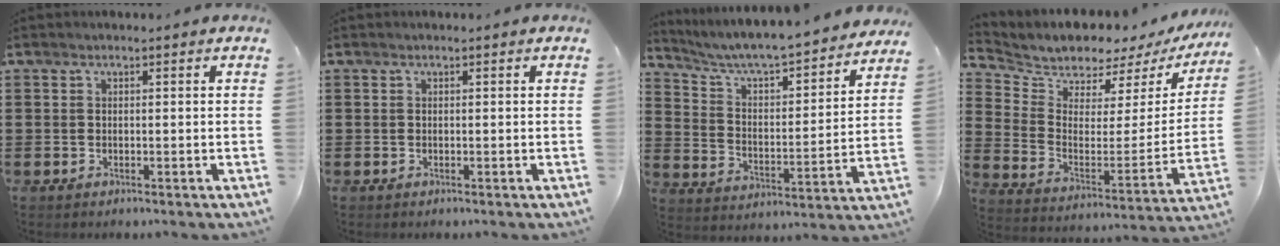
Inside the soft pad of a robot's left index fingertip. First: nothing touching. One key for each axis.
{"total": 0.0}
{"total": 5.1, "fx": 4.7, "fy": 0.0, "fz": 1.9, "tx": -0.059, "ty": -0.045, "tz": 0.072}
{"total": 4.9, "fx": 4.7, "fy": 1.4, "fz": 0.1, "tx": -0.038, "ty": -0.046, "tz": 0.079}